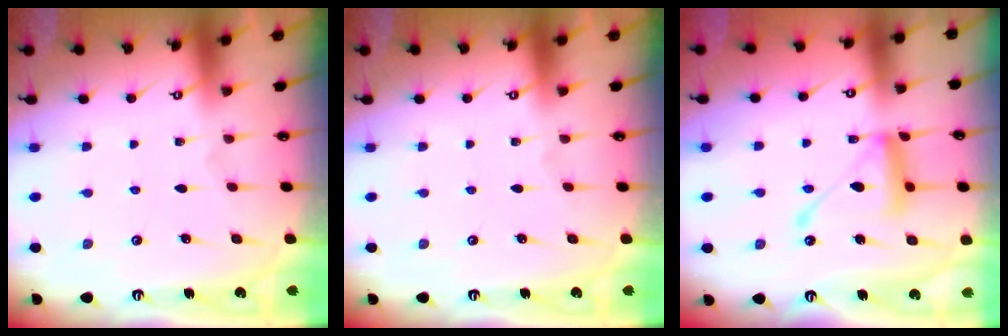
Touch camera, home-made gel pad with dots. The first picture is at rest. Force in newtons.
{"total": 0.0}
{"total": 13.7, "press": 13.7, "slide": 1.3}